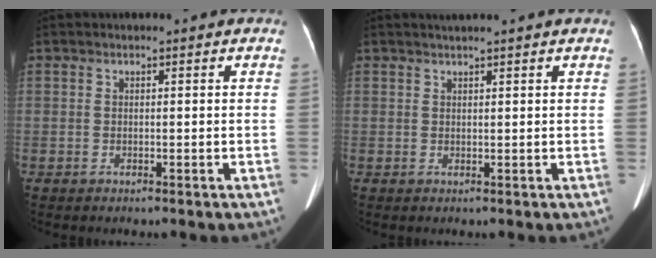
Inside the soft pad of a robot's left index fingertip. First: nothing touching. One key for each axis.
{"total": 2.6, "fx": 2.2, "fy": -0.6, "fz": 1.3, "tx": -0.016, "ty": 0.018, "tz": 0.034}